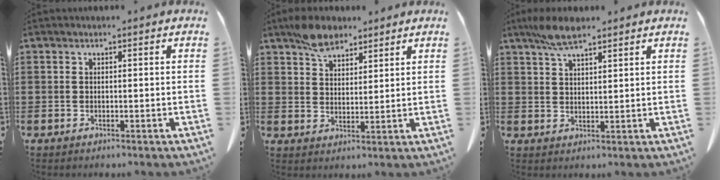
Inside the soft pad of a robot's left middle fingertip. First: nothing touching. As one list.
[{"total": 6.2, "force": [4.9, 2.9, 2.4], "torque": [-0.053, -0.003, 0.092]}, {"total": 5.8, "force": [4.1, 1.5, 3.8], "torque": [-0.085, 0.000, 0.075]}]